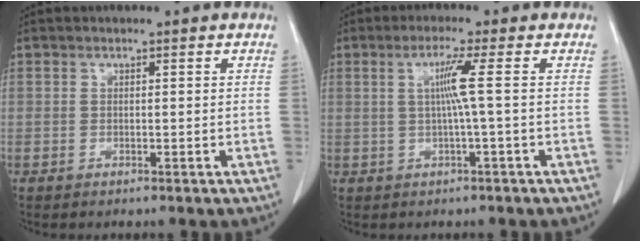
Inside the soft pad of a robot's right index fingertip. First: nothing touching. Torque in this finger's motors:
{"motor_torque": [0.55, -0.13, 0.29, 0.10]}